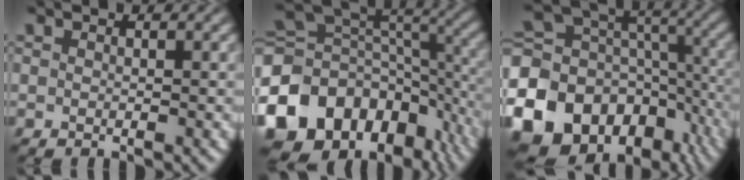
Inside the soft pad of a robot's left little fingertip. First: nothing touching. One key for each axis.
{"total": 15.0, "fx": -7.1, "fy": 10.7, "fz": 7.7, "tx": -0.188, "ty": -0.010, "tz": -0.116}
{"total": 20.1, "fx": -9.2, "fy": 15.5, "fz": 8.9, "tx": -0.198, "ty": -0.042, "tz": -0.130}